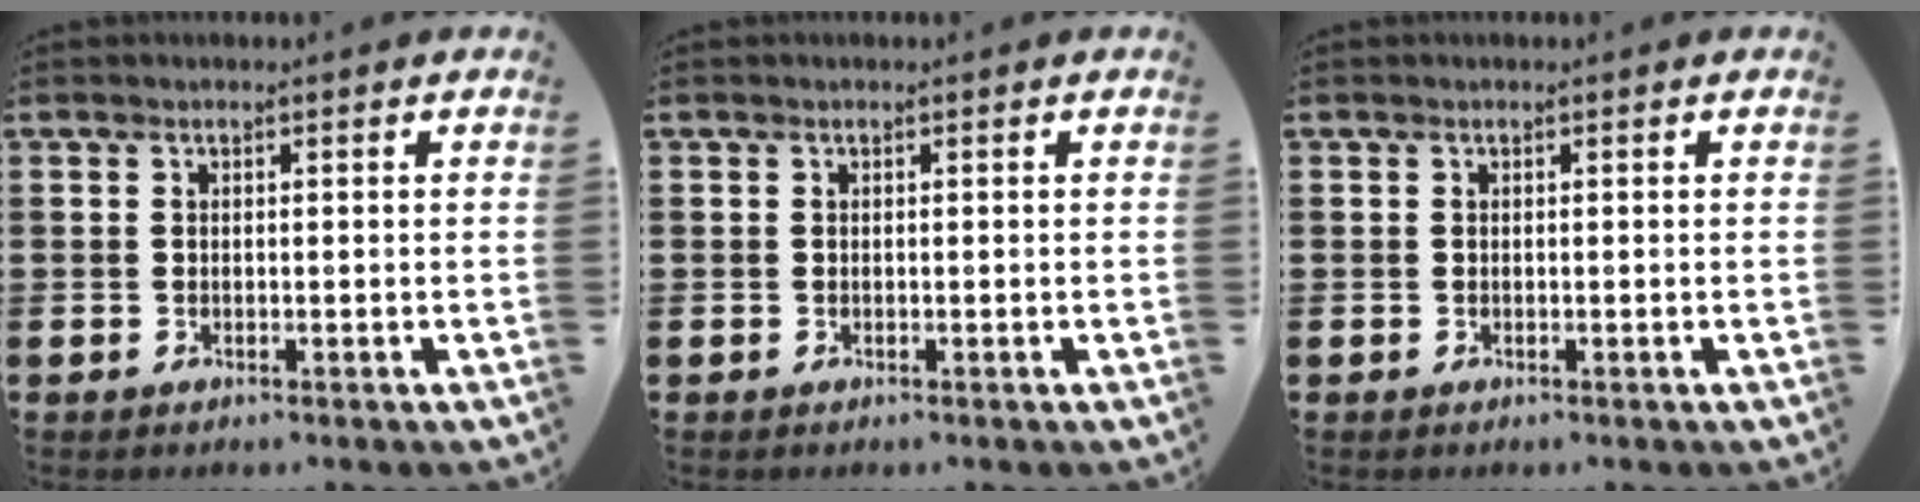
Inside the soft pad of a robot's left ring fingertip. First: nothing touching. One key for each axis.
{"total": 0.0}
{"total": 0.0}